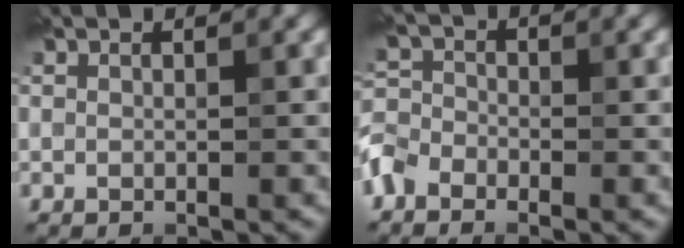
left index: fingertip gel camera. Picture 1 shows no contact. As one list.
[{"total": 3.2, "force": [-2.5, 1.9, 0.8], "torque": [-0.027, 0.001, -0.067]}]